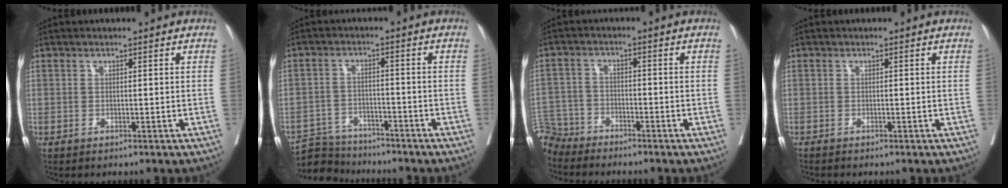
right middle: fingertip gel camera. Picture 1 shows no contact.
{"total": 7.0, "force": [-6.9, 1.3, -0.1], "torque": [0.000, 0.001, -0.121]}
{"total": 6.2, "force": [-5.8, 1.9, -0.9], "torque": [0.018, -0.001, -0.117]}
{"total": 0.8, "force": [-0.7, -0.2, 0.2], "torque": [-0.002, 0.000, -0.016]}